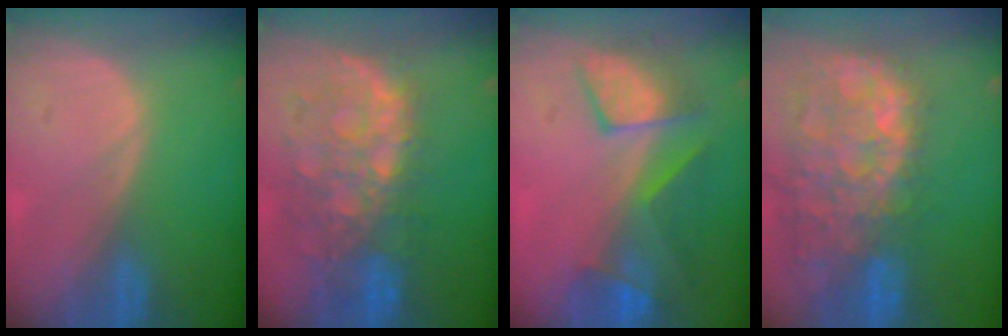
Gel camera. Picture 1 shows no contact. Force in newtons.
{"total": 11.2, "press": 9.8, "slide": 5.5}
{"total": 8.3, "press": 7.9, "slide": 2.5}
{"total": 14.9, "press": 12.0, "slide": 8.8}